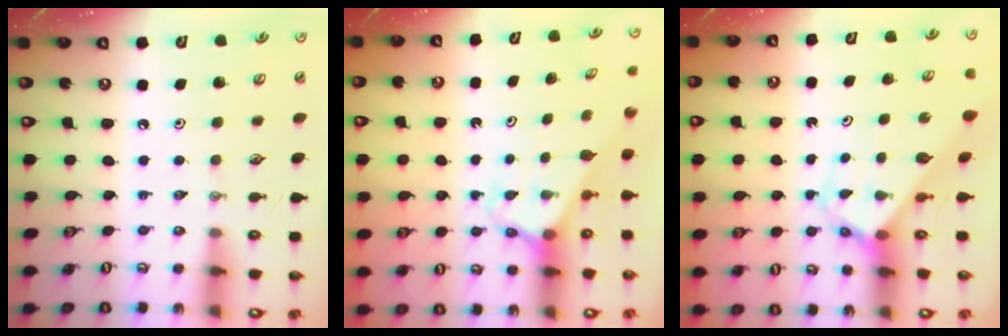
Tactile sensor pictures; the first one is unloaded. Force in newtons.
{"total": 2.5, "press": 2.5, "slide": 0.2}
{"total": 2.9, "press": 2.9, "slide": 0.1}